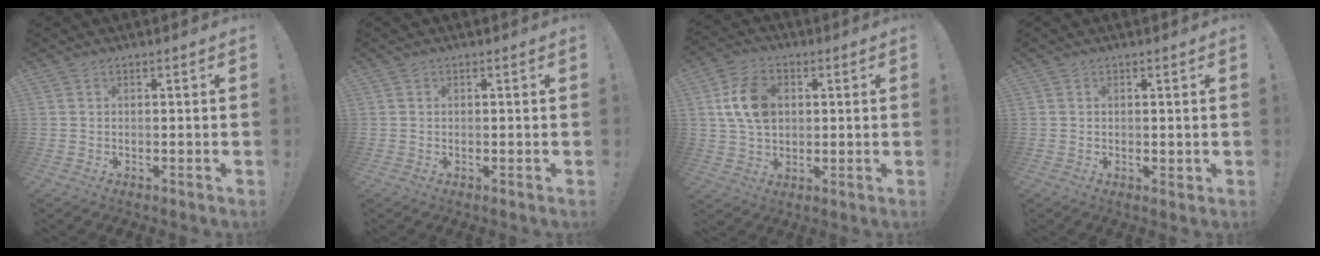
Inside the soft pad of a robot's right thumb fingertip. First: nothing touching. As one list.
[{"total": 0.0}, {"total": 12.7, "force": [2.6, 9.0, 8.5], "torque": [-0.153, 0.008, 0.050]}, {"total": 1.0, "force": [0.6, 0.6, 0.6], "torque": [0.005, -0.005, 0.008]}]